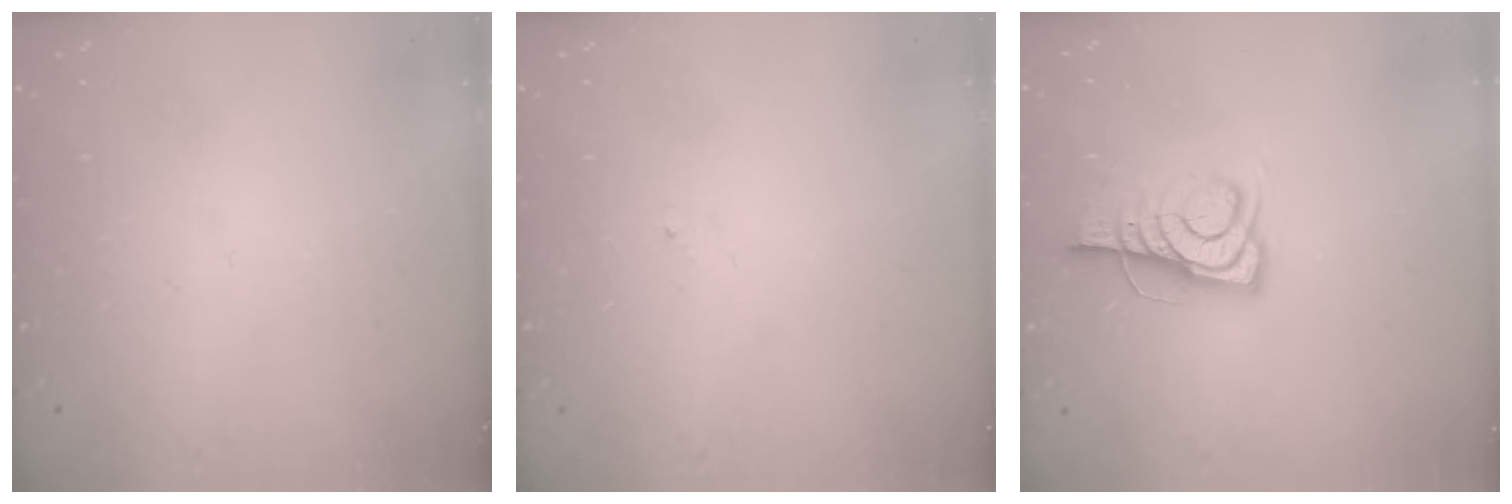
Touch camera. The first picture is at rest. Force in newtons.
{"total": 2.5, "press": 2.5, "slide": 0.1}
{"total": 7.4, "press": 7.4, "slide": 0.9}